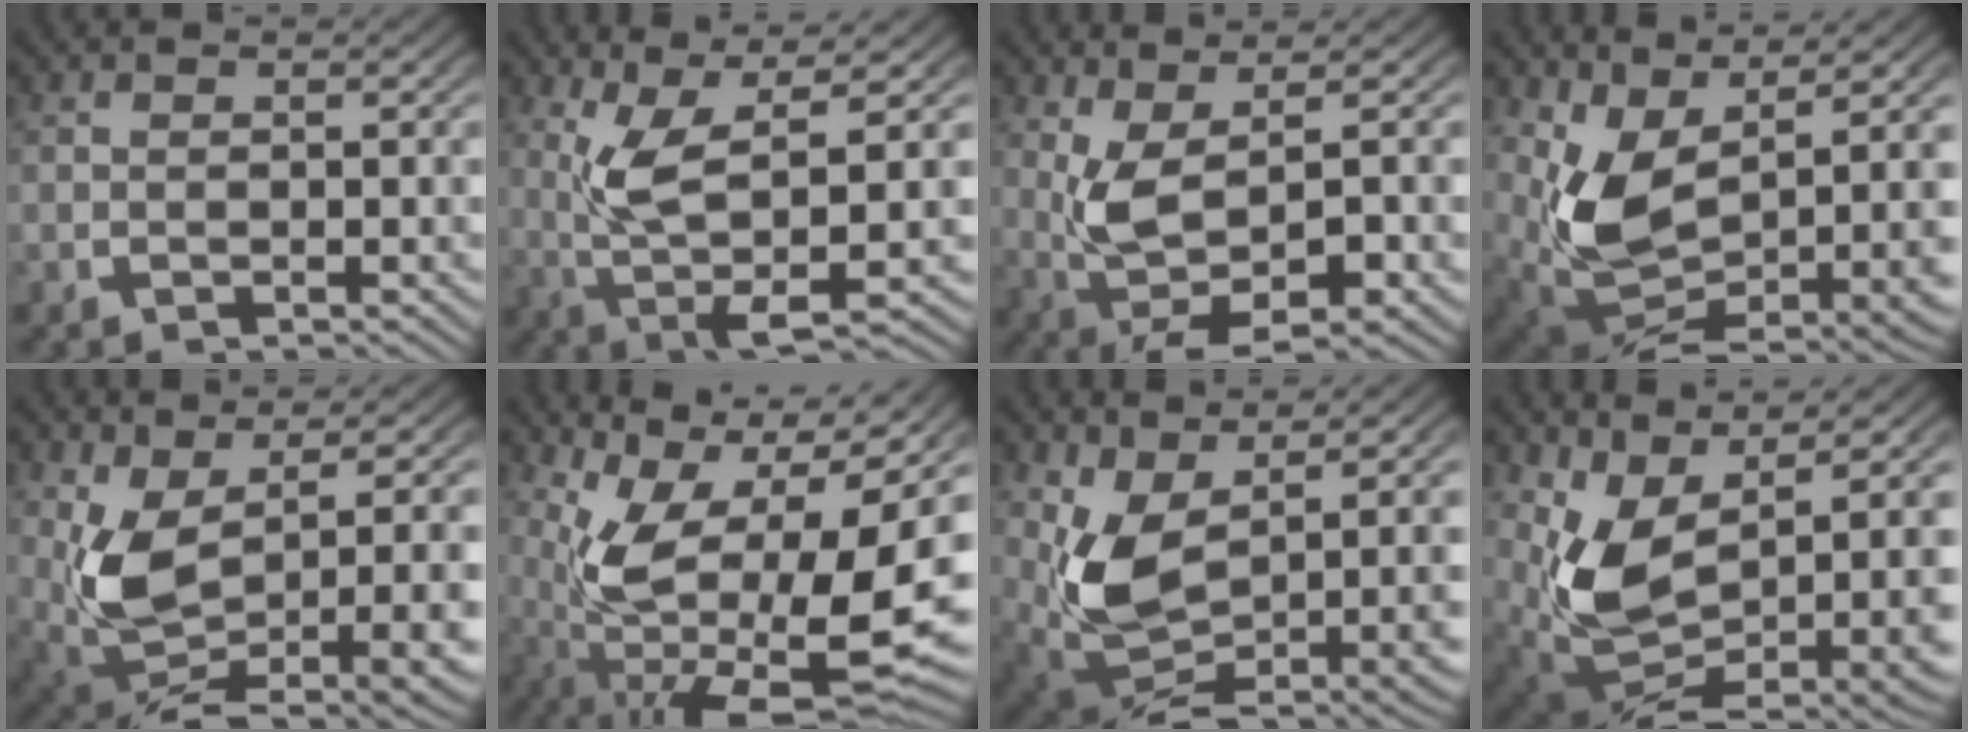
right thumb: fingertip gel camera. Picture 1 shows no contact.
{"total": 8.1, "force": [1.4, 3.7, 7.1], "torque": [-0.148, -0.025, 0.032]}
{"total": 7.3, "force": [0.0, 4.3, 6.0], "torque": [-0.149, -0.037, 0.022]}
{"total": 11.7, "force": [0.4, 6.9, 9.5], "torque": [-0.213, -0.066, 0.043]}
{"total": 10.1, "force": [-0.2, 5.6, 8.4], "torque": [-0.201, -0.060, 0.038]}
{"total": 18.4, "force": [-1.0, 10.8, 14.9], "torque": [-0.284, -0.076, 0.026]}
{"total": 9.5, "force": [0.7, 5.2, 7.9], "torque": [-0.172, -0.050, 0.042]}
{"total": 12.8, "force": [-0.4, 7.8, 10.1], "torque": [-0.233, -0.079, 0.034]}